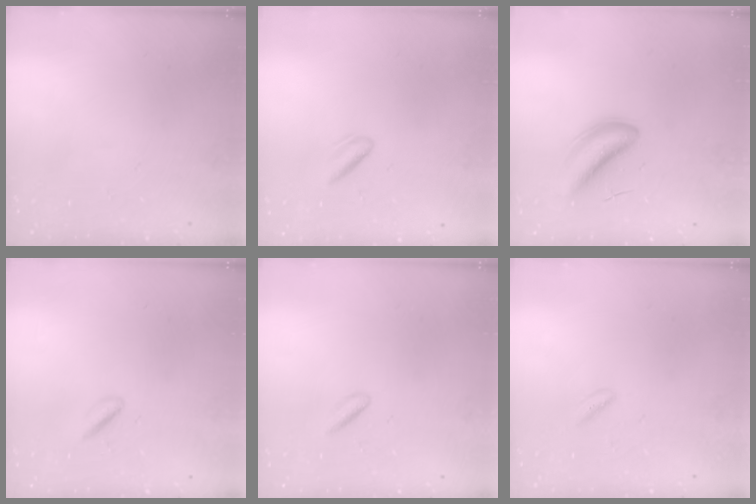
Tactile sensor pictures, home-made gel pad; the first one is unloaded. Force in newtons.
{"total": 3.0, "press": 2.7, "slide": 1.3}
{"total": 5.2, "press": 5.0, "slide": 1.5}
{"total": 0.9, "press": 0.7, "slide": 0.6}
{"total": 0.8, "press": 0.6, "slide": 0.6}
{"total": 1.4, "press": 1.3, "slide": 0.6}